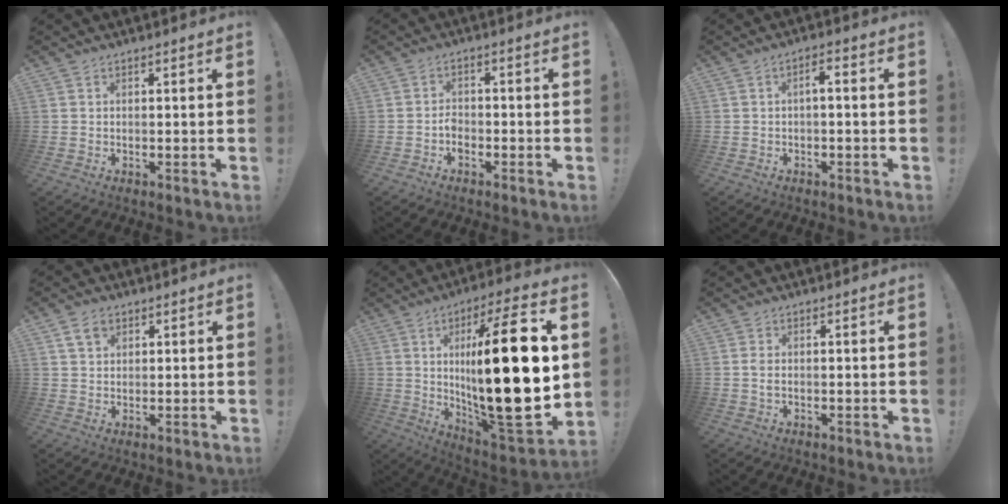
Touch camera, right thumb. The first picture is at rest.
{"total": 2.9, "force": [-1.8, 1.7, 1.6], "torque": [-0.031, 0.008, -0.030]}
{"total": 2.7, "force": [-1.2, 0.6, 2.4], "torque": [-0.049, 0.013, -0.022]}
{"total": 4.9, "force": [2.6, 3.4, 2.5], "torque": [-0.044, 0.000, 0.049]}
{"total": 30.9, "force": [3.2, 8.0, 29.7], "torque": [-0.507, -0.025, 0.047]}
{"total": 1.7, "force": [0.0, 0.7, 1.6], "torque": [-0.038, 0.008, 0.001]}